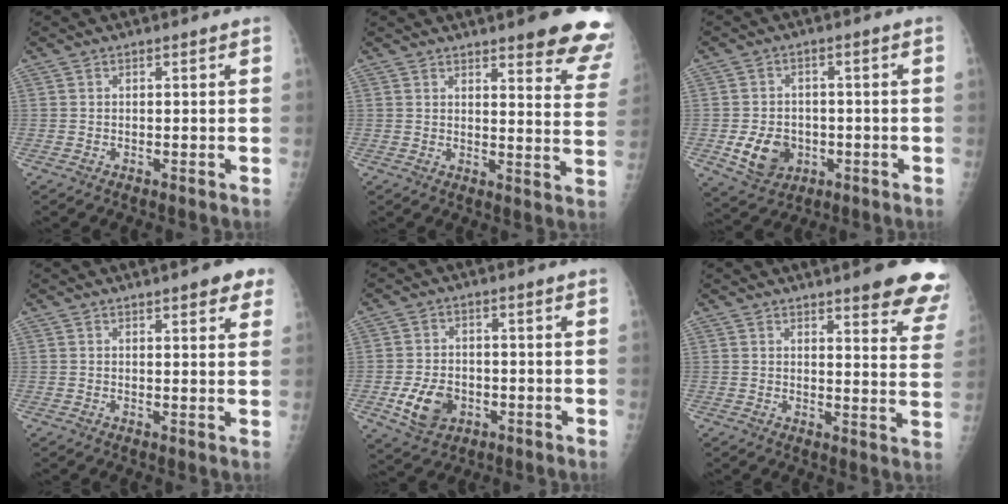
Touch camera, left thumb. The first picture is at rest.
{"total": 14.8, "force": [10.9, 3.3, 9.4], "torque": [-0.077, -0.059, 0.113]}
{"total": 8.2, "force": [-2.3, 6.5, 4.4], "torque": [-0.051, 0.005, -0.029]}
{"total": 5.6, "force": [3.4, 1.7, 4.2], "torque": [-0.032, -0.009, 0.036]}
{"total": 7.7, "force": [-2.6, 5.7, 4.6], "torque": [-0.069, 0.007, -0.038]}
{"total": 13.7, "force": [10.0, 3.1, 8.9], "torque": [-0.071, -0.051, 0.101]}